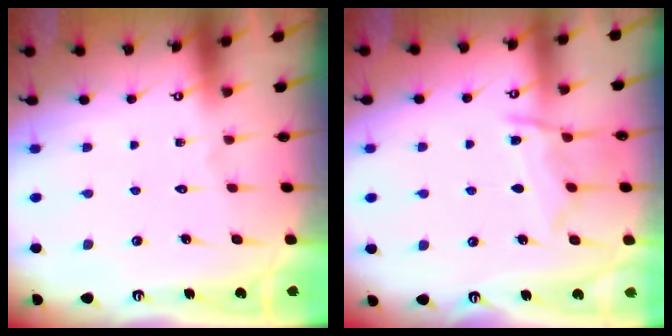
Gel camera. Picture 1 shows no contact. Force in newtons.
{"total": 9.5, "press": 9.4, "slide": 0.9}